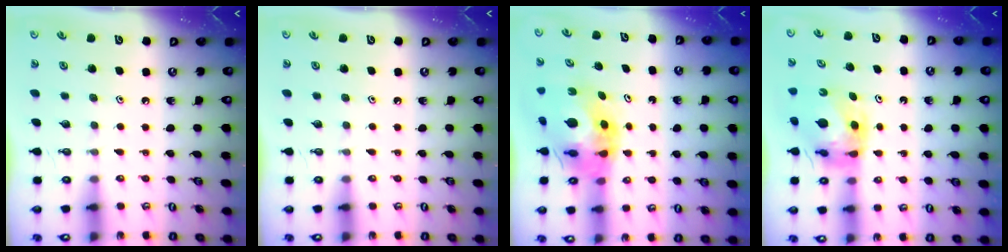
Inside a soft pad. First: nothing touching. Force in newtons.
{"total": 0.0}
{"total": 11.2, "press": 11.1, "slide": 1.5}
{"total": 6.7, "press": 6.7, "slide": 0.6}